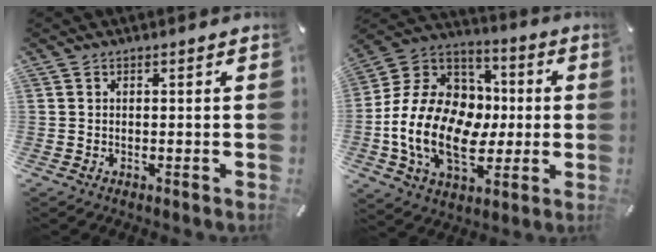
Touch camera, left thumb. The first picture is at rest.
{"total": 20.8, "force": [-3.6, 15.1, 13.8], "torque": [-0.294, 0.010, -0.058]}